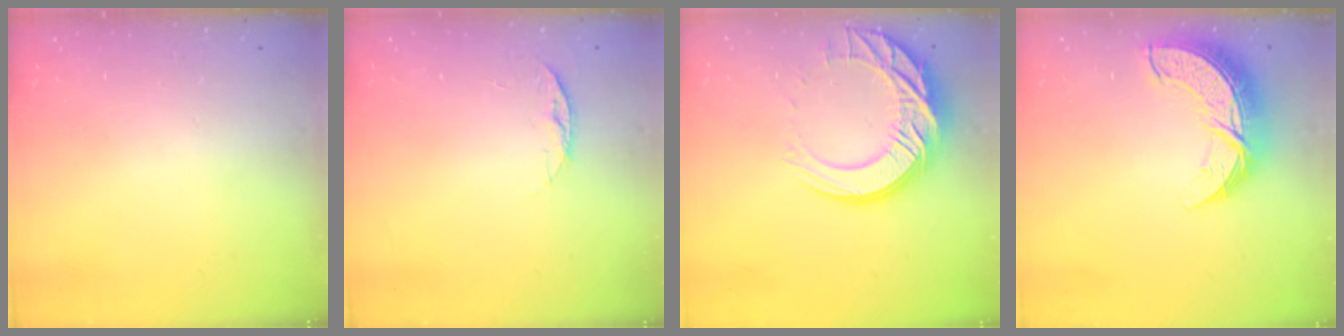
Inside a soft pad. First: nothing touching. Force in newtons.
{"total": 6.2, "press": 6.1, "slide": 0.7}
{"total": 18.7, "press": 18.6, "slide": 1.8}
{"total": 11.4, "press": 11.4, "slide": 0.8}